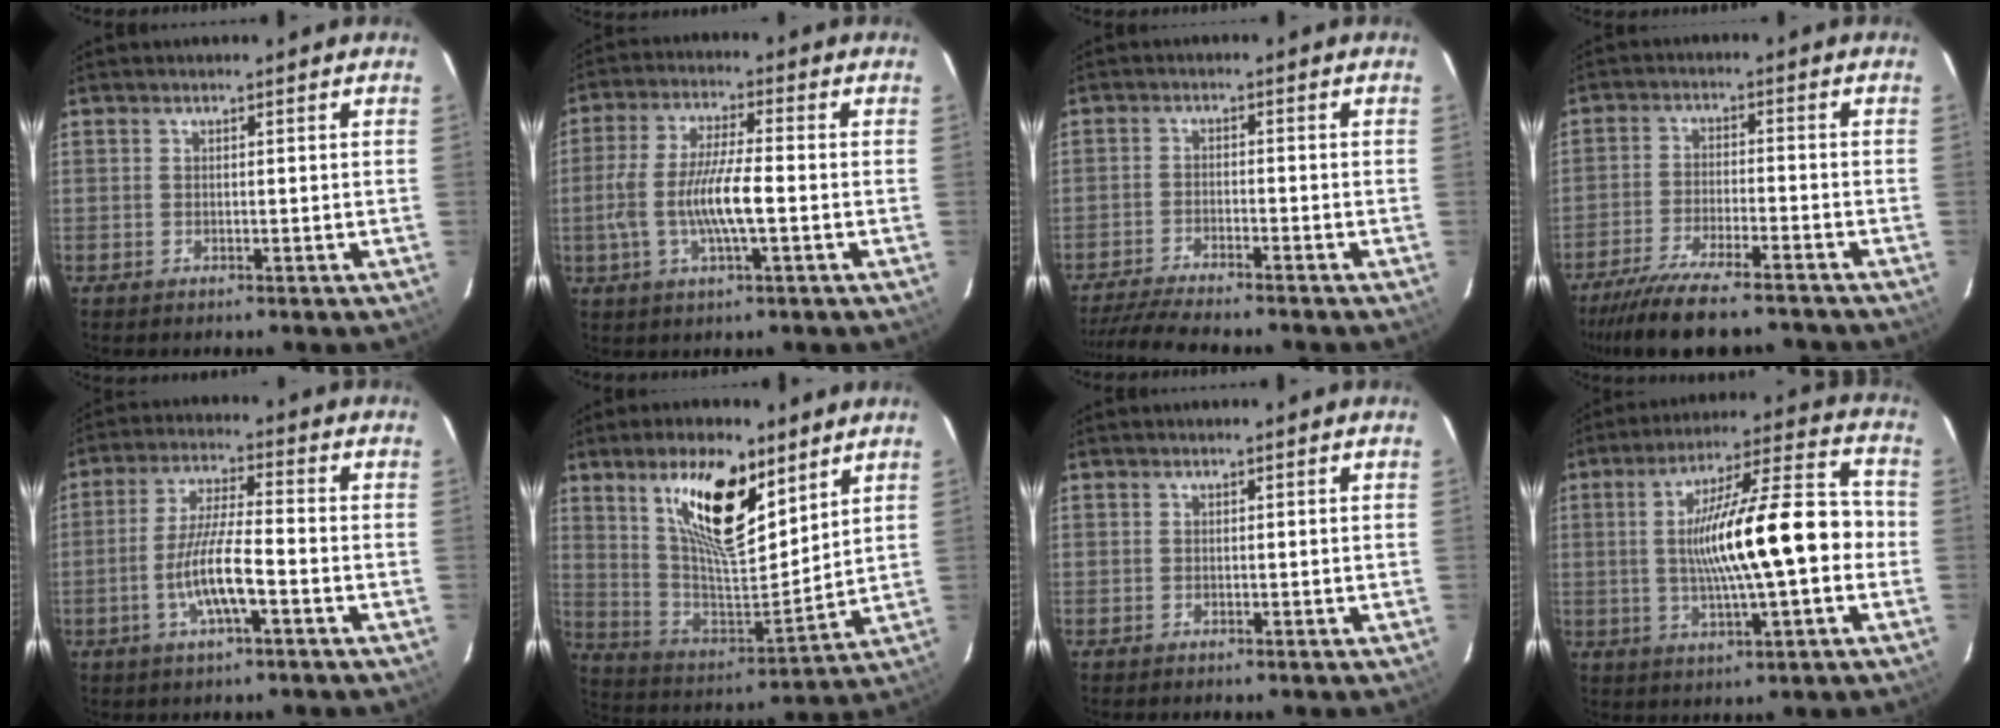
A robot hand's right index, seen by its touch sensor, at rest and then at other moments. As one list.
[{"total": 10.3, "force": [-2.2, 1.8, 9.9], "torque": [-0.198, -0.004, -0.042]}, {"total": 10.9, "force": [-10.1, 0.2, 4.0], "torque": [-0.098, -0.015, -0.166]}, {"total": 14.9, "force": [-13.4, 2.0, 6.3], "torque": [-0.139, -0.026, -0.216]}, {"total": 9.2, "force": [-3.6, 1.2, 8.4], "torque": [-0.167, -0.002, -0.065]}, {"total": 17.1, "force": [10.2, 6.3, 12.2], "torque": [-0.217, -0.004, 0.193]}, {"total": 0.0}, {"total": 16.3, "force": [-0.9, 2.5, 16.1], "torque": [-0.262, 0.013, -0.011]}]